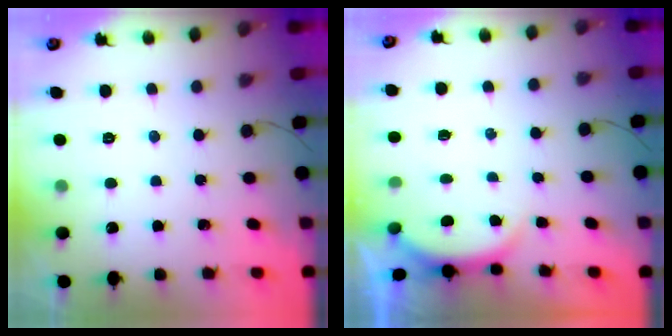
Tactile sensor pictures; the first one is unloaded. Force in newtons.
{"total": 2.6, "press": 2.5, "slide": 0.6}